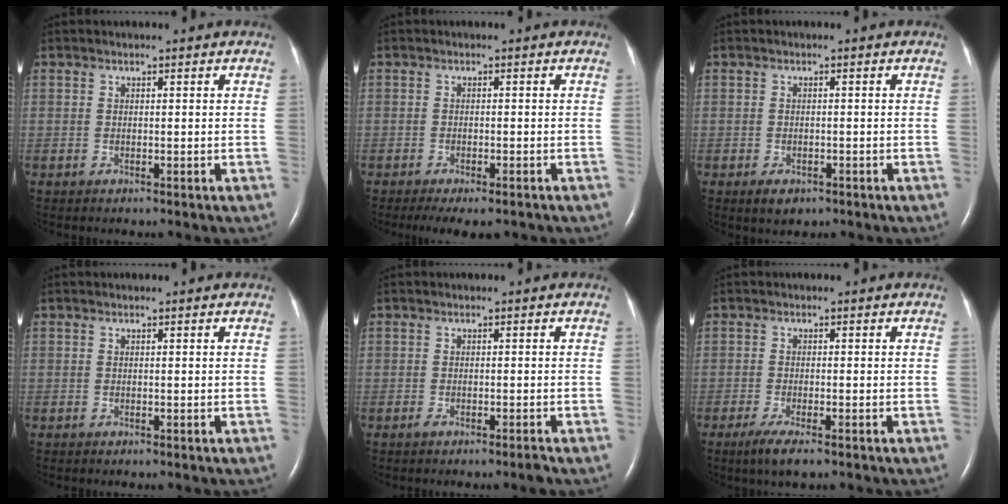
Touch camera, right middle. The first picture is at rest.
{"total": 5.9, "force": [-4.5, 1.8, 3.3], "torque": [-0.044, -0.010, -0.067]}
{"total": 2.5, "force": [-1.4, 1.4, 1.5], "torque": [-0.026, -0.002, -0.011]}
{"total": 0.0}
{"total": 1.2, "force": [-1.0, -0.2, 0.7], "torque": [-0.015, -0.002, -0.017]}
{"total": 3.8, "force": [-2.4, 0.6, 2.9], "torque": [-0.061, -0.011, -0.042]}